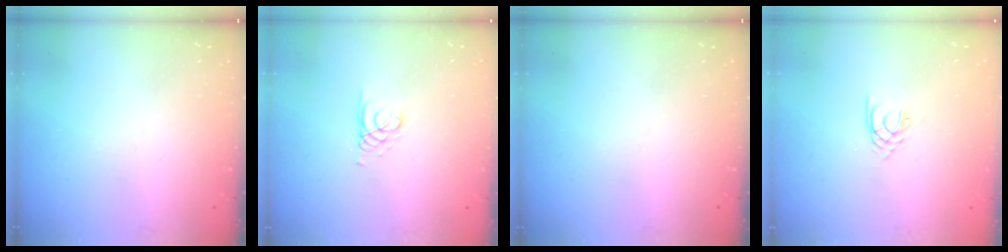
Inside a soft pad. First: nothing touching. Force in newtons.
{"total": 2.1, "press": 2.1, "slide": 0.2}
{"total": 0.0}
{"total": 2.1, "press": 2.0, "slide": 0.3}